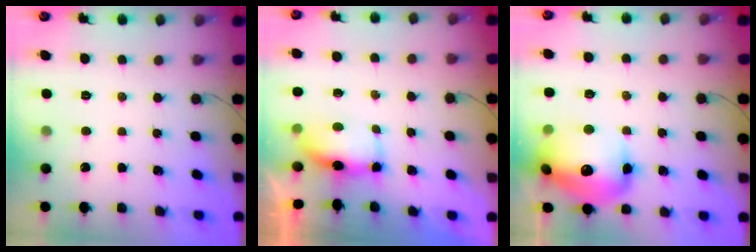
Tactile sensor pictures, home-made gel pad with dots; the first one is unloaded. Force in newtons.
{"total": 6.1, "press": 6.1, "slide": 0.6}
{"total": 20.2, "press": 20.1, "slide": 2.6}